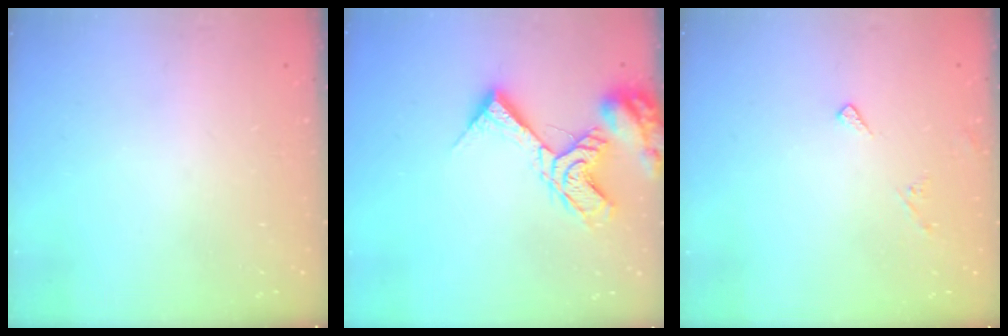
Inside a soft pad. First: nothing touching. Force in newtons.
{"total": 12.9, "press": 12.8, "slide": 1.6}
{"total": 5.0, "press": 5.0, "slide": 0.4}